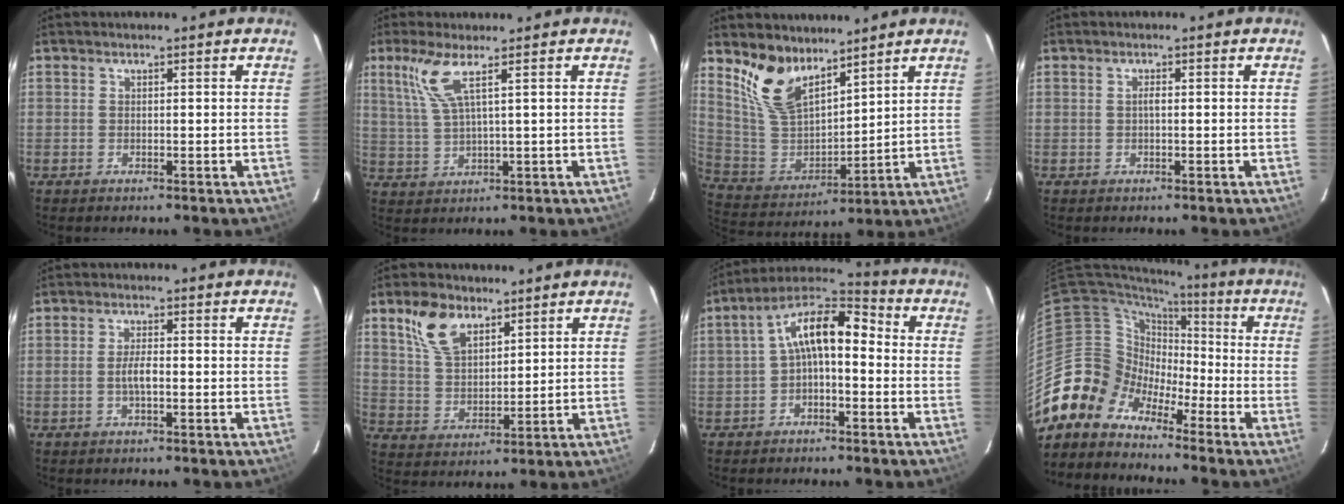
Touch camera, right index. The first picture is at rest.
{"total": 5.9, "force": [3.0, 0.1, 5.1], "torque": [-0.114, -0.003, 0.070]}
{"total": 13.5, "force": [9.7, 6.2, 7.0], "torque": [-0.145, 0.002, 0.208]}
{"total": 0.8, "force": [0.0, 0.2, 0.8], "torque": [-0.015, 0.003, -0.002]}
{"total": 2.8, "force": [-0.7, 0.6, 2.6], "torque": [-0.050, 0.002, -0.013]}
{"total": 9.6, "force": [5.8, 5.3, 5.6], "torque": [-0.108, 0.018, 0.119]}
{"total": 10.1, "force": [-0.5, 5.1, 8.7], "torque": [-0.164, 0.032, -0.018]}
{"total": 10.7, "force": [-7.8, 7.3, 0.6], "torque": [-0.026, 0.040, -0.169]}